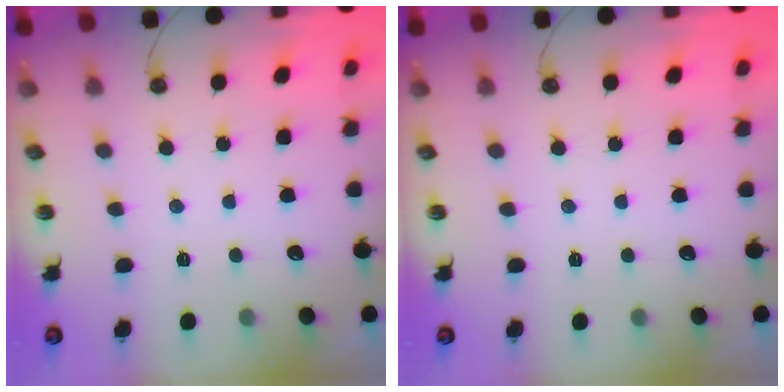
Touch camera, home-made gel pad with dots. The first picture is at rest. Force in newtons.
{"total": 0.0}